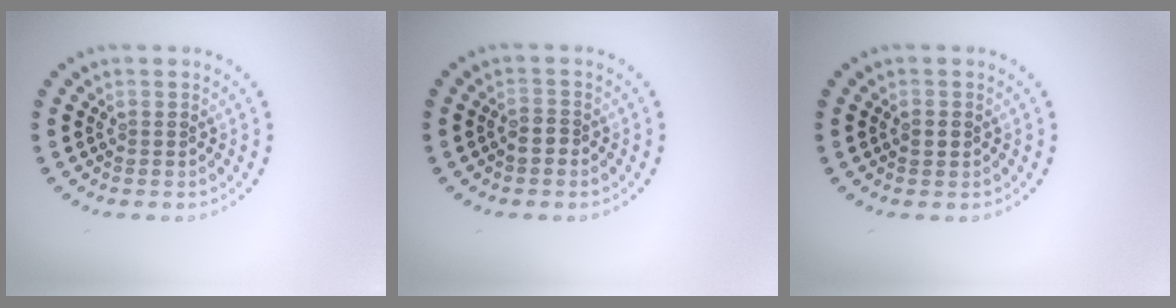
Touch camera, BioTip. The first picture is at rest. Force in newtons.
{"total": 1.5, "press": 1.3, "slide": 0.8}
{"total": 1.1, "press": 1.1, "slide": 0.1}